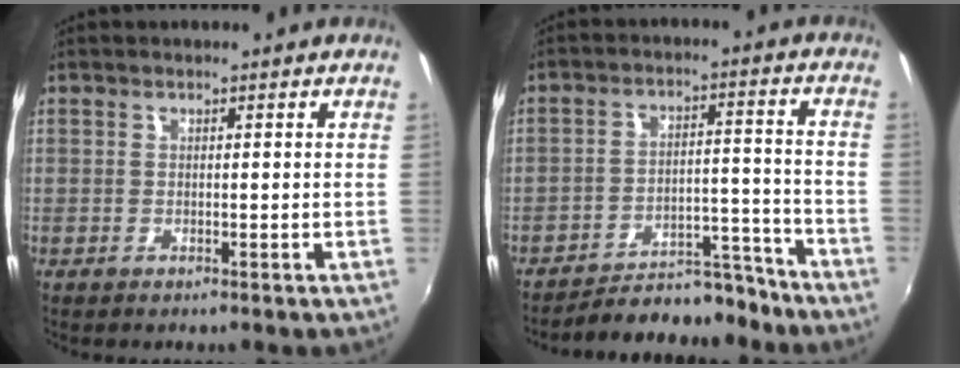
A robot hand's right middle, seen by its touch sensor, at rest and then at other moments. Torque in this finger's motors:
{"motor_torque": [0.95, -1.19, -0.03, 0.00]}